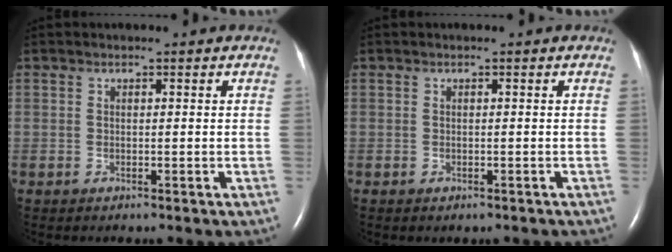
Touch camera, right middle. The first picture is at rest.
{"total": 0.7, "force": [-0.5, 0.4, 0.3], "torque": [-0.006, 0.001, -0.003]}